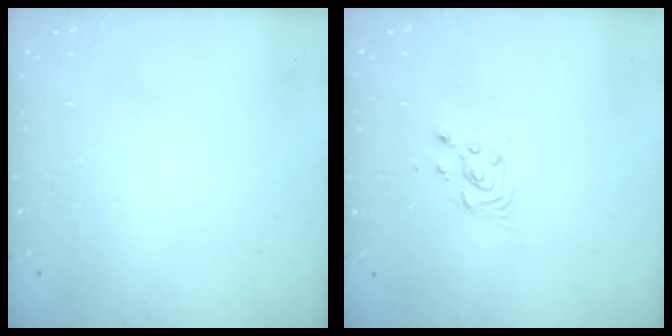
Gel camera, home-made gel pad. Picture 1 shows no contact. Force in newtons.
{"total": 2.8, "press": 2.8, "slide": 0.4}